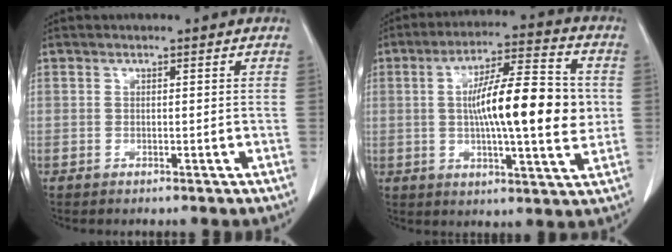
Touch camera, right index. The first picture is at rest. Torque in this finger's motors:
{"motor_torque": [1.72, -0.17, 0.52, 0.21]}